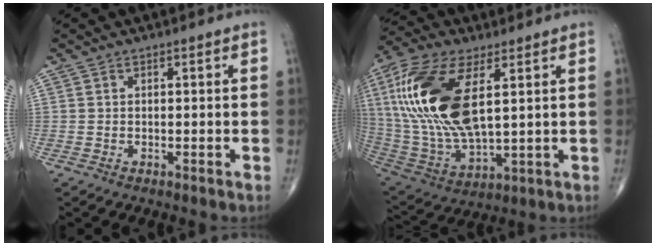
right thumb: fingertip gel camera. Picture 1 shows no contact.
{"total": 23.5, "force": [5.7, 10.7, 20.1], "torque": [-0.438, -0.021, 0.109]}